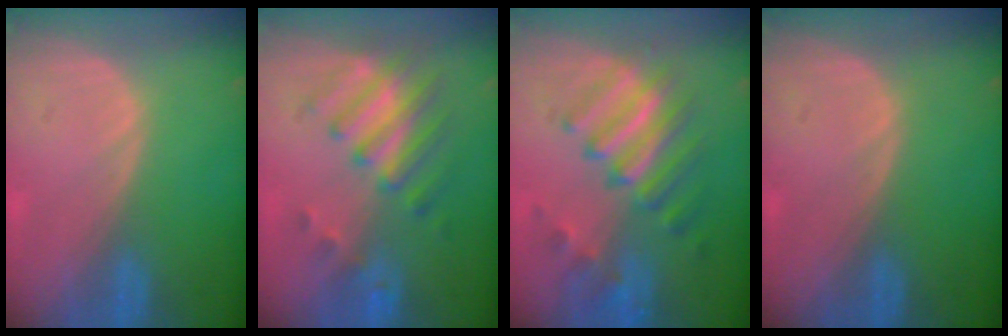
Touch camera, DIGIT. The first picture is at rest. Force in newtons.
{"total": 8.1, "press": 7.0, "slide": 3.9}
{"total": 9.5, "press": 8.4, "slide": 4.5}
{"total": 0.0}